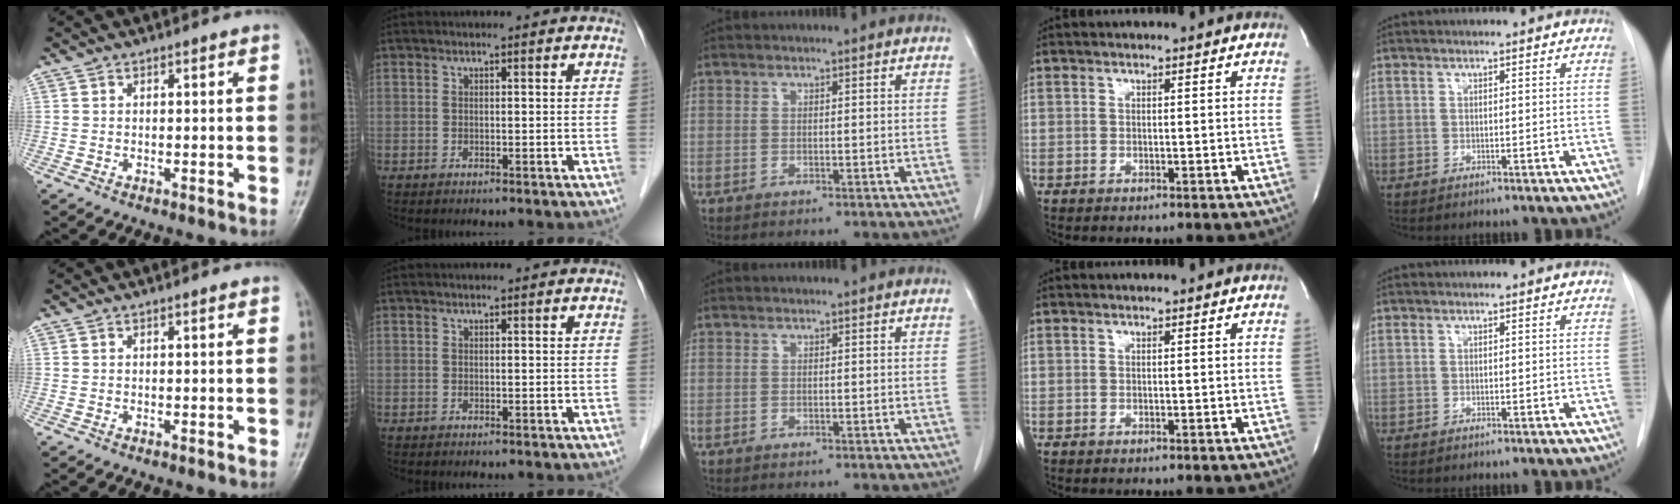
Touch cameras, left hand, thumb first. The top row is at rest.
{}